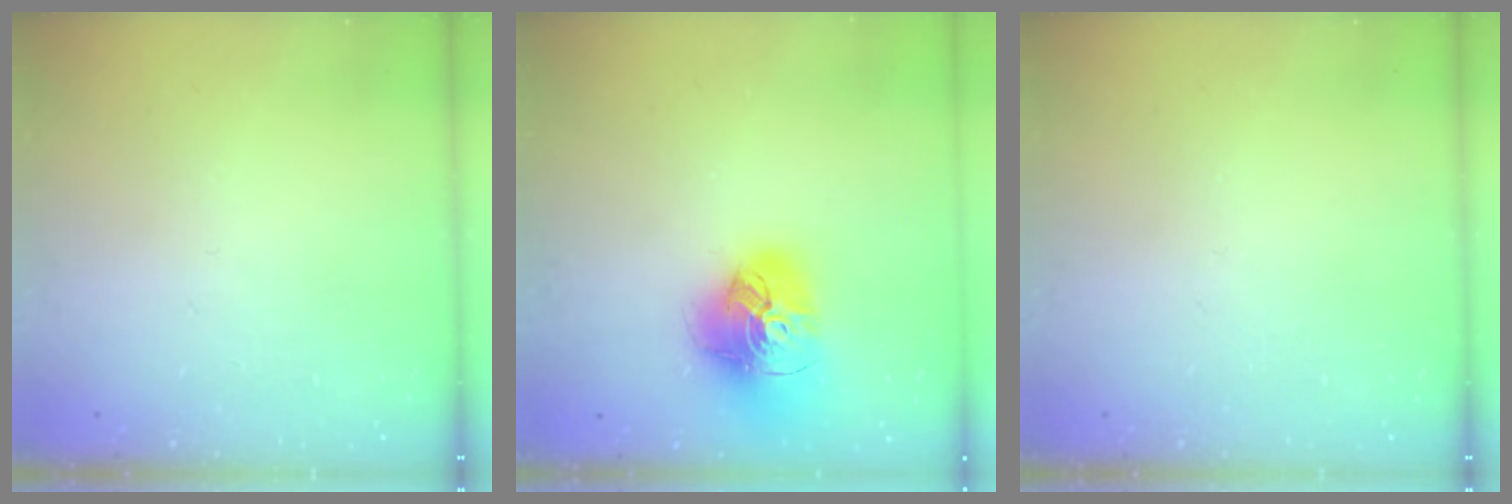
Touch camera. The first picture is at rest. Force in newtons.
{"total": 18.0, "press": 17.9, "slide": 2.0}
{"total": 0.0}